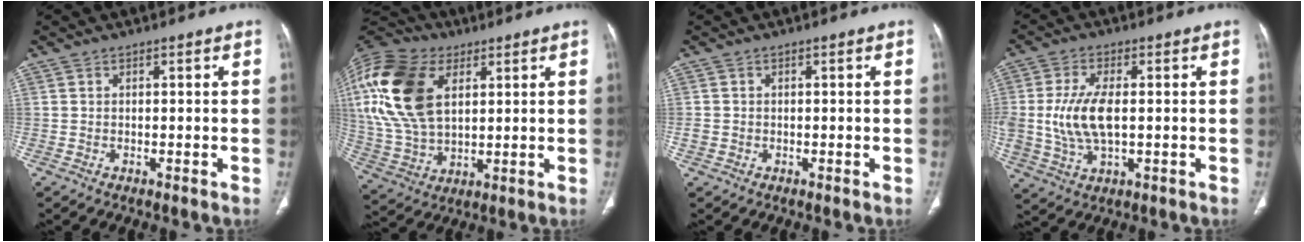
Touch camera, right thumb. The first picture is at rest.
{"total": 23.4, "force": [7.2, 14.6, 16.8], "torque": [-0.362, -0.005, 0.135]}
{"total": 1.5, "force": [-0.2, 1.4, 0.5], "torque": [-0.009, 0.004, -0.002]}
{"total": 10.1, "force": [0.2, 5.1, 8.8], "torque": [-0.191, -0.002, 0.009]}